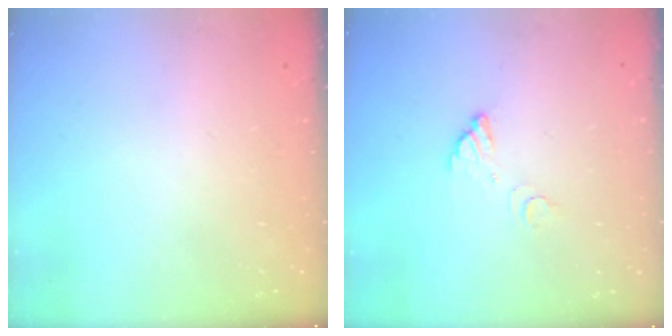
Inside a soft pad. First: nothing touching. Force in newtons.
{"total": 3.5, "press": 3.5, "slide": 0.3}